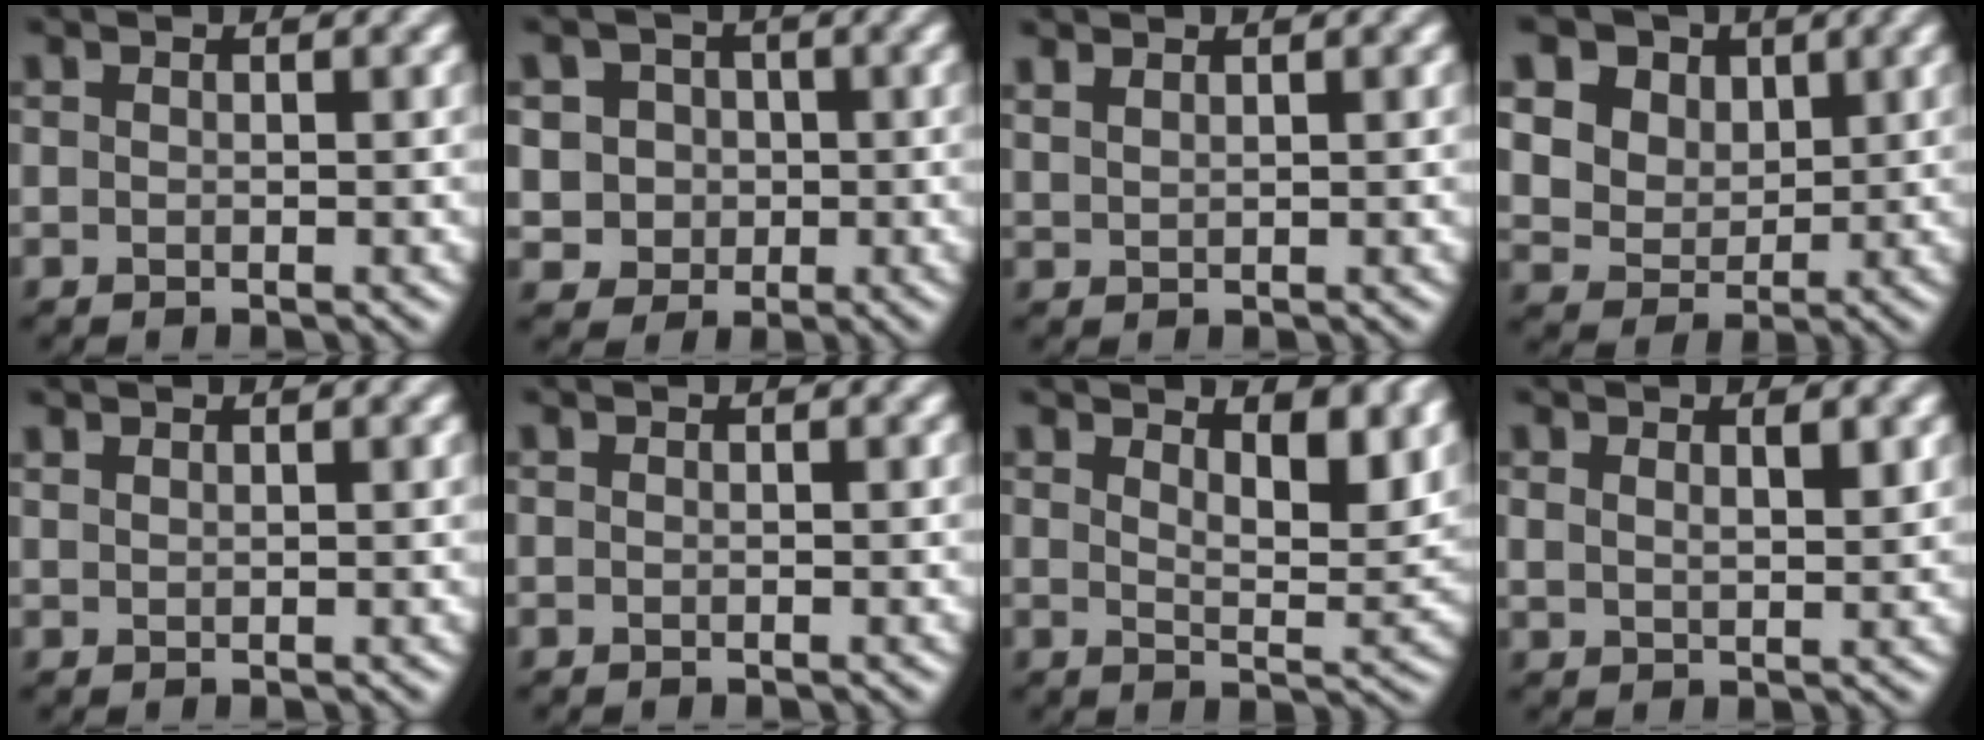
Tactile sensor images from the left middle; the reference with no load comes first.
{"total": 4.8, "force": [0.9, 4.5, 1.6], "torque": [-0.020, 0.016, 0.011]}
{"total": 1.2, "force": [1.1, 0.3, 0.4], "torque": [-0.015, 0.002, 0.028]}
{"total": 14.0, "force": [6.6, 10.9, 5.9], "torque": [-0.165, 0.025, 0.117]}
{"total": 0.9, "force": [0.8, 0.2, 0.3], "torque": [-0.011, -0.001, 0.020]}
{"total": 0.0}
{"total": 5.6, "force": [3.7, 1.9, 3.7], "torque": [-0.051, -0.003, 0.052]}
{"total": 2.3, "force": [1.3, 0.9, 1.6], "torque": [-0.029, -0.004, 0.026]}